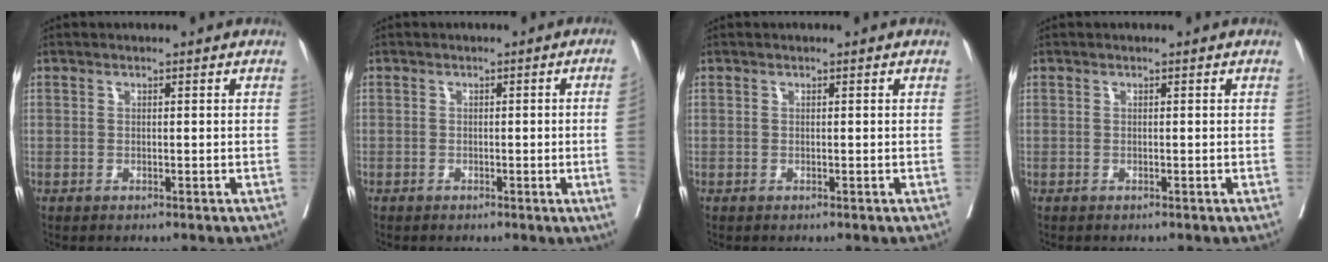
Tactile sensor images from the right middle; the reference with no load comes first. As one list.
[{"total": 3.4, "force": [-0.5, -1.2, 3.1], "torque": [-0.037, -0.007, -0.005]}, {"total": 0.0}, {"total": 0.0}]